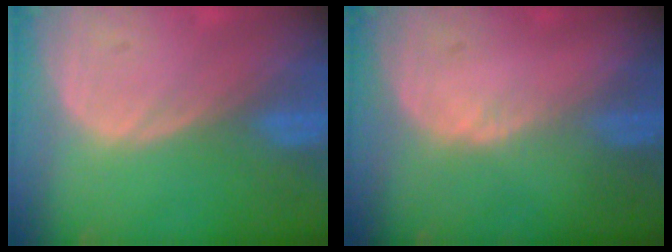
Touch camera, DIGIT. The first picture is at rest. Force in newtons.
{"total": 1.0, "press": 0.7, "slide": 0.6}